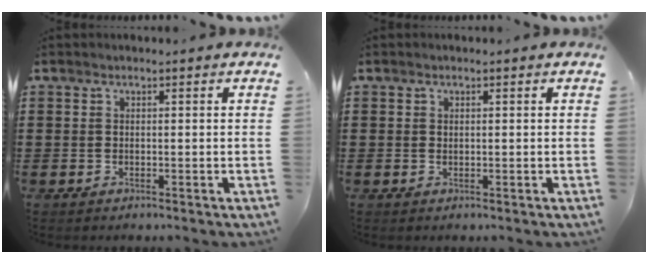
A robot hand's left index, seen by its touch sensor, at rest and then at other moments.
{"total": 0.0}